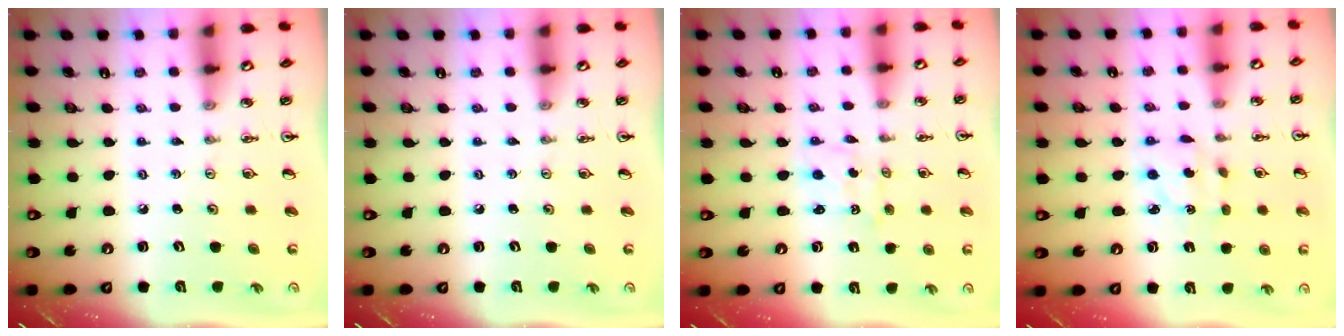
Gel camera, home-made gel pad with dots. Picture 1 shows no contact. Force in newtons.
{"total": 0.0}
{"total": 1.1, "press": 0.7, "slide": 0.8}
{"total": 4.5, "press": 4.5, "slide": 0.7}